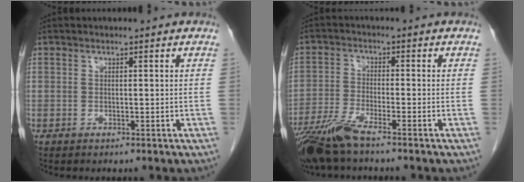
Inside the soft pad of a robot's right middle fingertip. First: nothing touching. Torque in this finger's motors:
{"motor_torque": [-0.09, -0.47, 0.07, 0.04]}